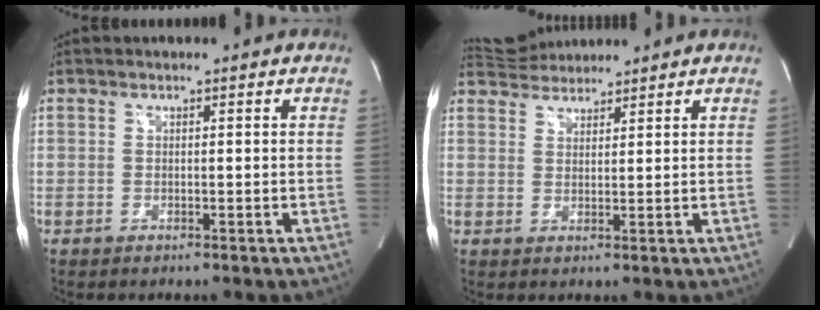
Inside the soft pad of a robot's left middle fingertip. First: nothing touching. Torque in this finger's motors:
{"motor_torque": [0.09, -0.12, -0.15, -0.03]}